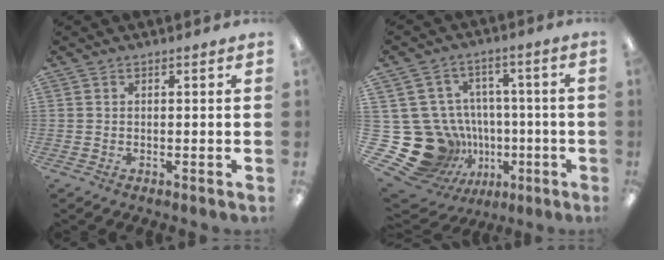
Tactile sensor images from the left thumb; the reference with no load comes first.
{"total": 23.2, "force": [-4.7, 20.3, 10.3], "torque": [-0.207, 0.011, -0.014]}